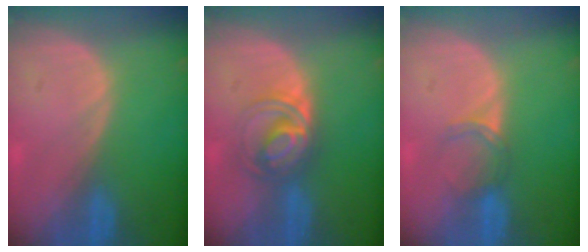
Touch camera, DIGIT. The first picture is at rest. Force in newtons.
{"total": 6.0, "press": 5.6, "slide": 2.1}
{"total": 2.9, "press": 2.5, "slide": 1.5}